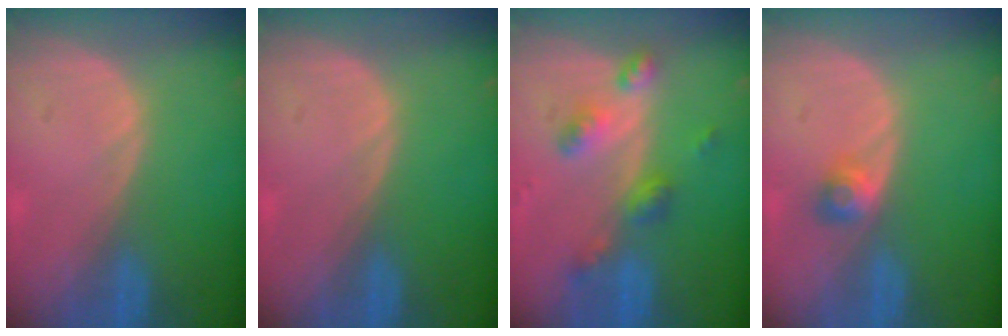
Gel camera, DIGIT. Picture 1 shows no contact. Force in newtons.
{"total": 0.0}
{"total": 6.0, "press": 5.2, "slide": 3.0}
{"total": 2.5, "press": 2.2, "slide": 1.2}